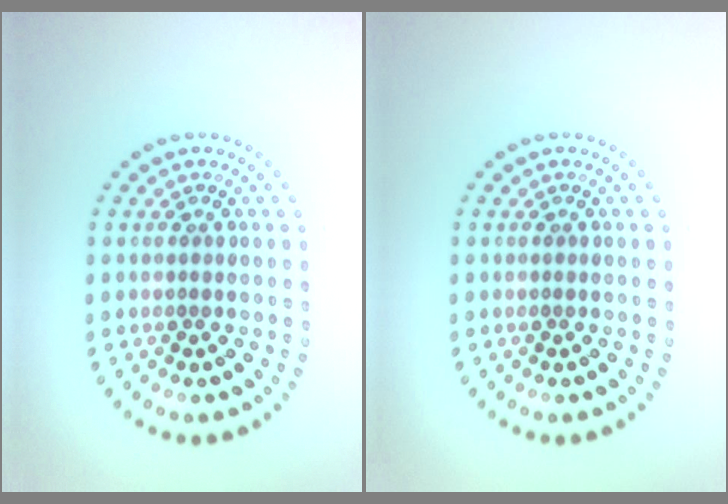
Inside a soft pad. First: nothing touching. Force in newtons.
{"total": 0.0}